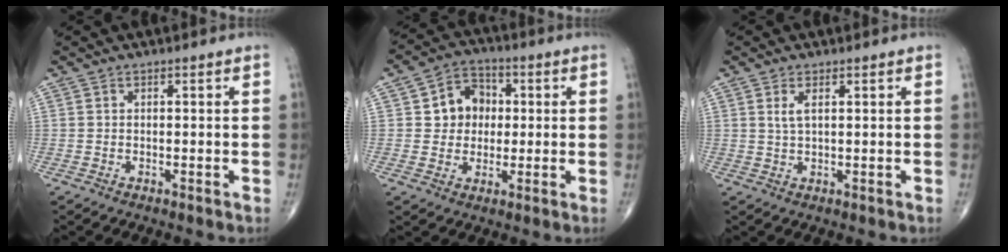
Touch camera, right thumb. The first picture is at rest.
{"total": 8.5, "force": [1.0, 7.4, 4.1], "torque": [-0.024, 0.009, 0.009]}
{"total": 2.3, "force": [0.9, 0.9, 2.0], "torque": [-0.045, -0.001, 0.023]}